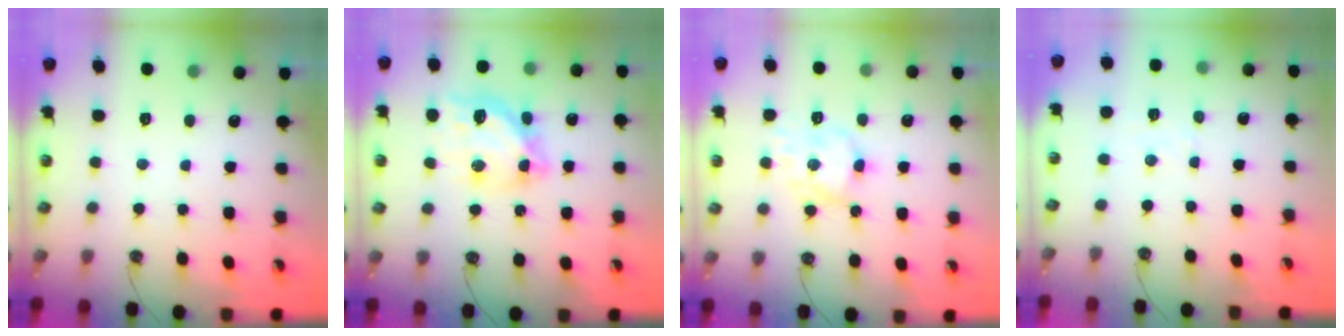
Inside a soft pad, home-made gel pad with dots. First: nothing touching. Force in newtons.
{"total": 13.2, "press": 13.2, "slide": 1.2}
{"total": 9.9, "press": 9.9, "slide": 0.3}
{"total": 2.5, "press": 2.4, "slide": 0.4}